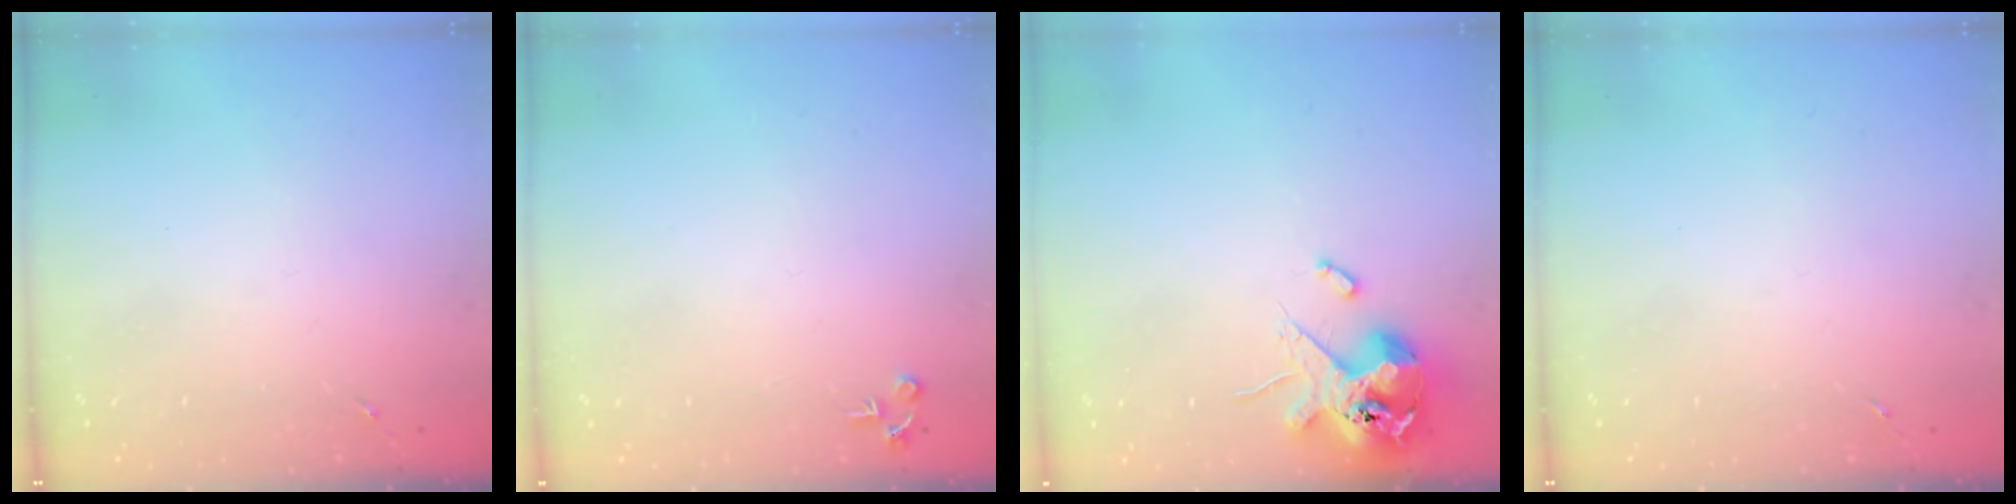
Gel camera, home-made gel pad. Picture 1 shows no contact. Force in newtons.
{"total": 4.3, "press": 4.3, "slide": 0.5}
{"total": 13.1, "press": 12.9, "slide": 2.2}
{"total": 0.0}